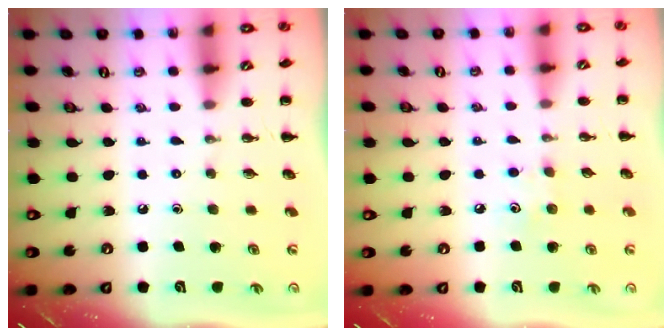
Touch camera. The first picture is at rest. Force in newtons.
{"total": 5.3, "press": 5.1, "slide": 1.6}